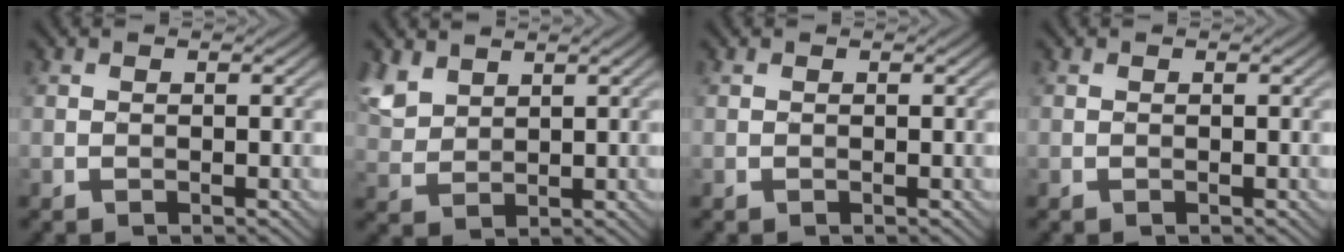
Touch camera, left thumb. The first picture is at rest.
{"total": 4.5, "force": [3.0, 2.5, 2.2], "torque": [-0.066, 0.002, 0.069]}
{"total": 0.0}
{"total": 0.0}